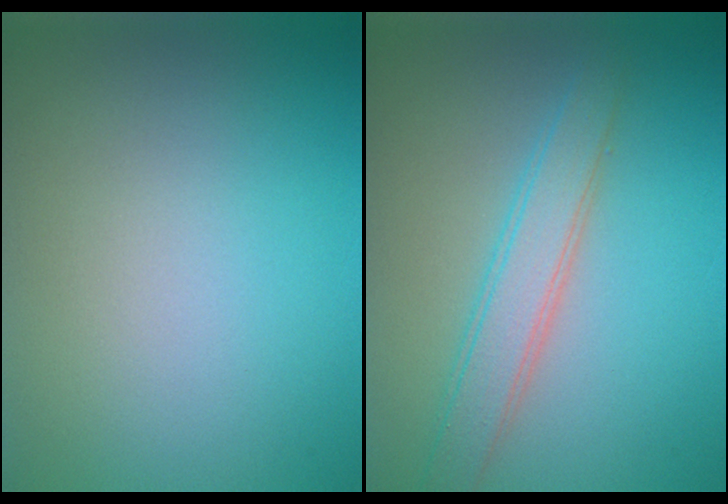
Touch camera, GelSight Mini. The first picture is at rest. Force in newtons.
{"total": 3.4, "press": 3.4, "slide": 0.1}